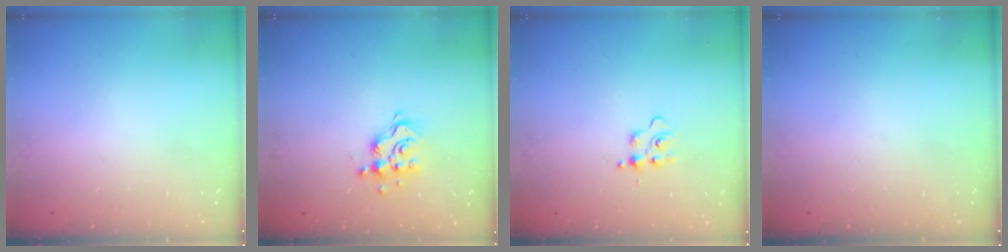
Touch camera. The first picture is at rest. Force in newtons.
{"total": 9.7, "press": 9.7, "slide": 0.8}
{"total": 5.6, "press": 5.6, "slide": 0.5}
{"total": 0.0}